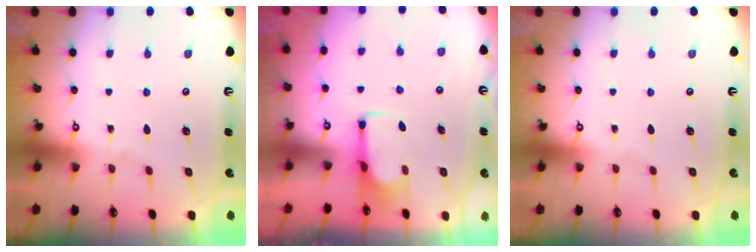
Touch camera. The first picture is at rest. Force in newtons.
{"total": 2.8, "press": 2.5, "slide": 1.1}
{"total": 0.0}